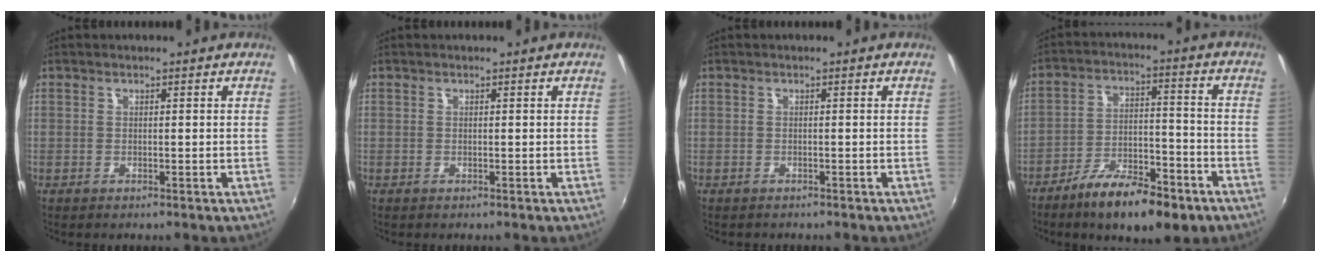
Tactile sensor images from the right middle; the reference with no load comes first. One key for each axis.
{"total": 0.0}
{"total": 0.8, "fx": -0.7, "fy": 0.4, "fz": 0.0, "tx": -0.005, "ty": -0.002, "tz": -0.011}
{"total": 14.8, "fx": -10.1, "fy": 5.1, "fz": 9.6, "tx": -0.173, "ty": -0.007, "tz": -0.155}